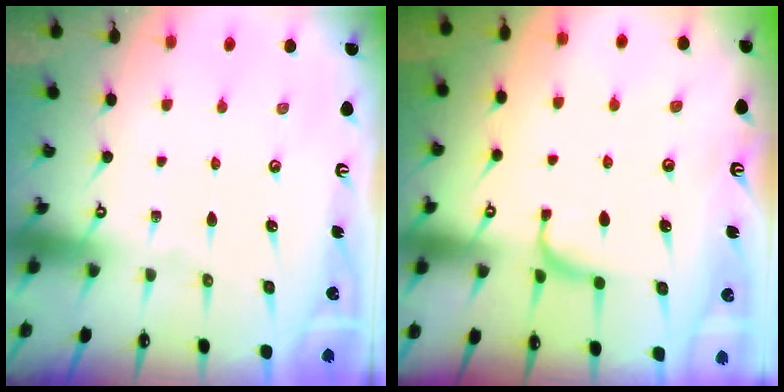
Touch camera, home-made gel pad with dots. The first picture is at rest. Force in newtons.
{"total": 2.4, "press": 2.3, "slide": 0.3}